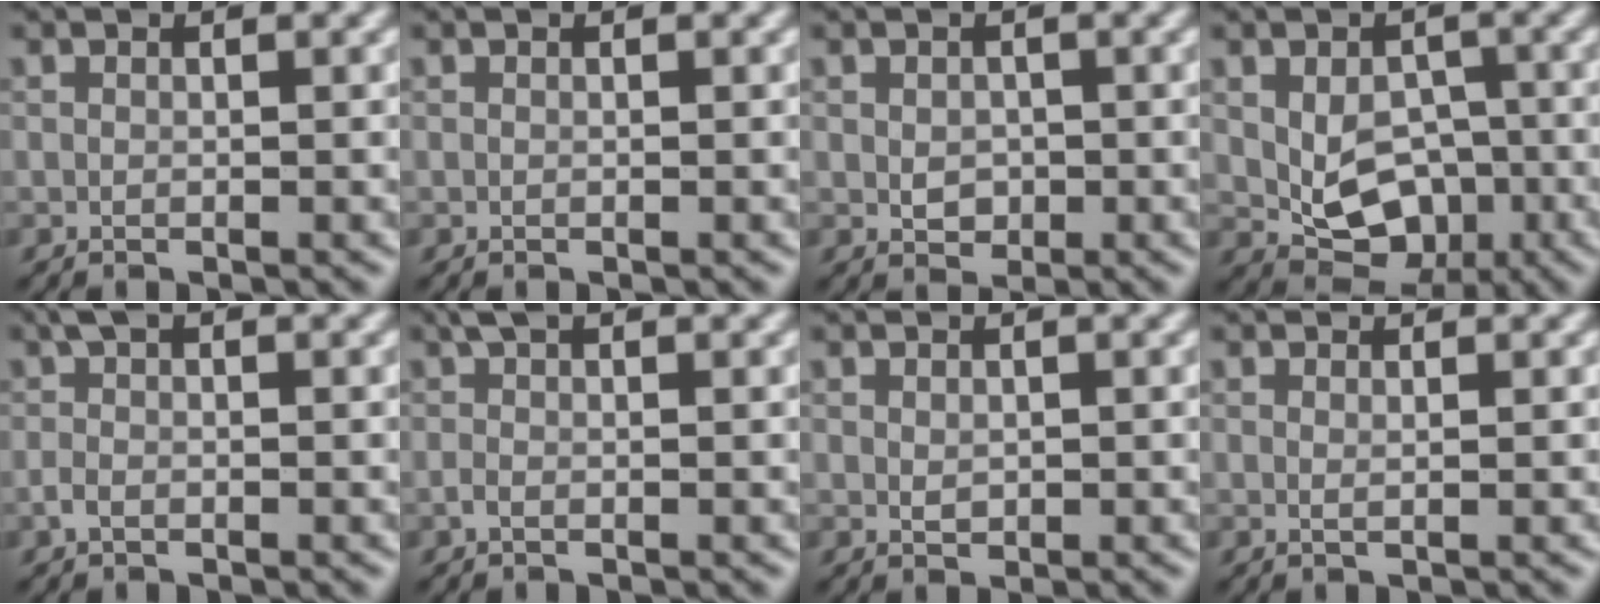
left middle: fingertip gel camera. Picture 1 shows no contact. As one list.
[{"total": 0.0}, {"total": 1.6, "force": [0.0, 1.4, 0.9], "torque": [-0.017, -0.002, -0.001]}, {"total": 5.8, "force": [-0.7, 4.1, 4.0], "torque": [-0.069, -0.008, -0.006]}, {"total": 1.5, "force": [-0.2, 0.7, 1.3], "torque": [-0.029, 0.005, -0.007]}, {"total": 1.6, "force": [0.5, 0.5, 1.4], "torque": [-0.028, 0.008, 0.005]}, {"total": 0.7, "force": [0.2, 0.5, 0.5], "torque": [-0.009, -0.002, 0.006]}, {"total": 0.6, "force": [0.4, 0.2, 0.4], "torque": [-0.006, -0.002, 0.004]}]